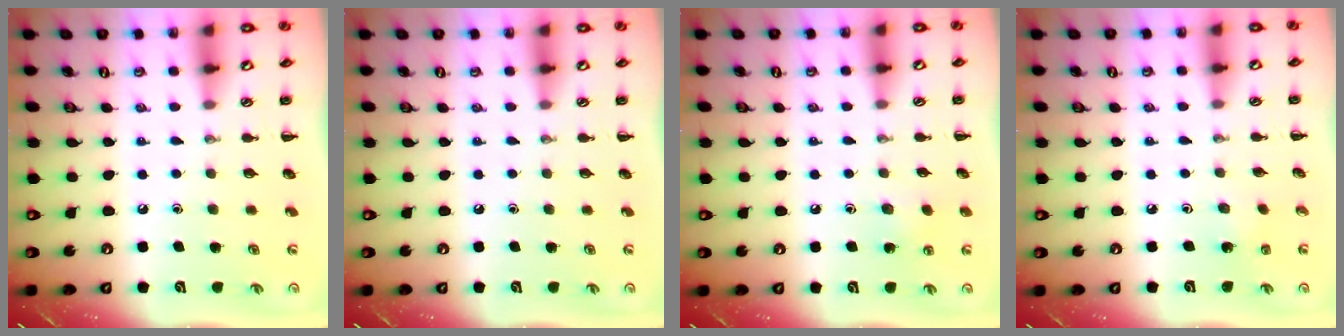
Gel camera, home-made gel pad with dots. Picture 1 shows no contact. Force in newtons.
{"total": 0.0}
{"total": 7.7, "press": 7.5, "slide": 2.0}
{"total": 1.1, "press": 1.0, "slide": 0.5}